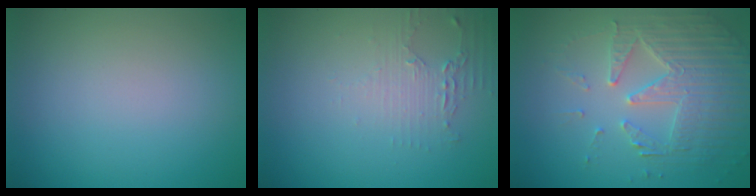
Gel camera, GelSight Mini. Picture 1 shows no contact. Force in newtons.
{"total": 1.7, "press": 1.7, "slide": 0.3}
{"total": 5.0, "press": 4.4, "slide": 2.4}